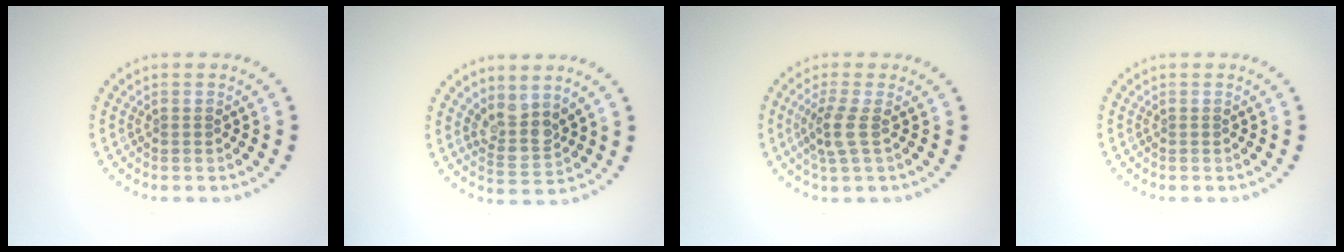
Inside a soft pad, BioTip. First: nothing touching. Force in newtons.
{"total": 2.9, "press": 2.2, "slide": 1.8}
{"total": 2.4, "press": 2.0, "slide": 1.4}
{"total": 0.0}